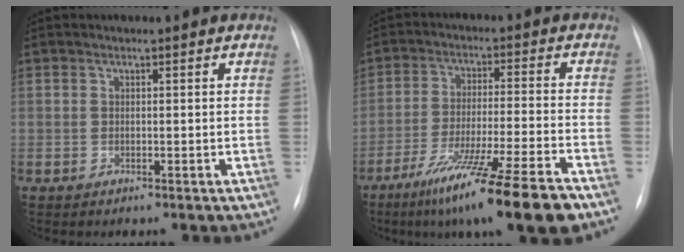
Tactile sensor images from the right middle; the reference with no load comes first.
{"total": 16.4, "force": [-11.1, -0.4, 12.1], "torque": [-0.188, -0.046, -0.187]}